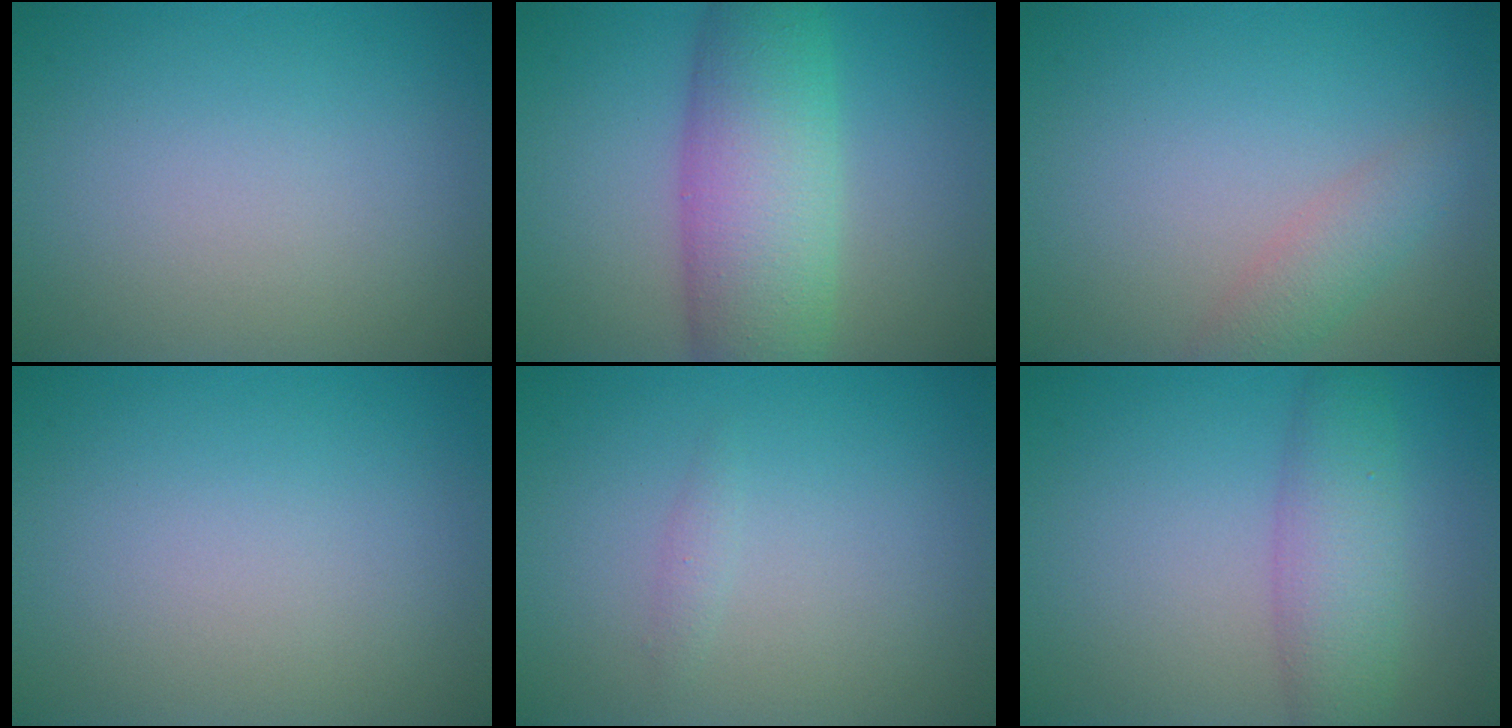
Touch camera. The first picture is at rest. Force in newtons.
{"total": 8.5, "press": 8.5, "slide": 0.0}
{"total": 2.3, "press": 2.3, "slide": 0.0}
{"total": 0.0}
{"total": 0.7, "press": 0.7, "slide": 0.0}
{"total": 4.4, "press": 4.4, "slide": 0.1}